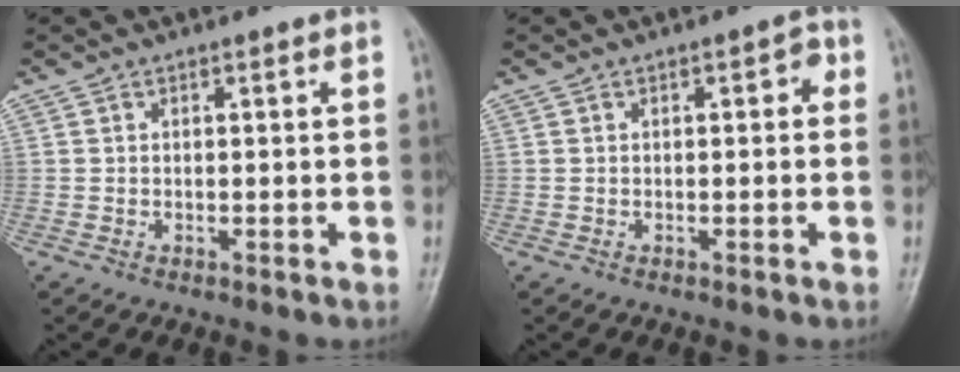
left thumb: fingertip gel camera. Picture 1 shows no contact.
{"total": 2.4, "force": [0.2, 1.3, 2.0], "torque": [-0.010, 0.008, -0.006]}